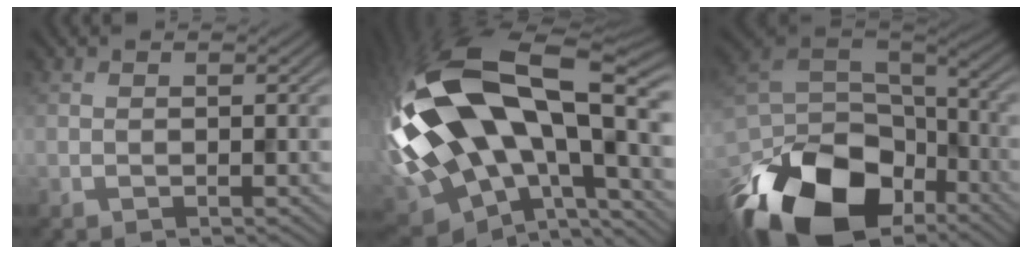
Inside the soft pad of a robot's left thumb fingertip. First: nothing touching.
{"total": 21.2, "force": [0.1, 11.3, 17.9], "torque": [-0.392, -0.021, 0.018]}
{"total": 18.6, "force": [-10.9, 10.8, 10.5], "torque": [-0.263, -0.047, -0.180]}